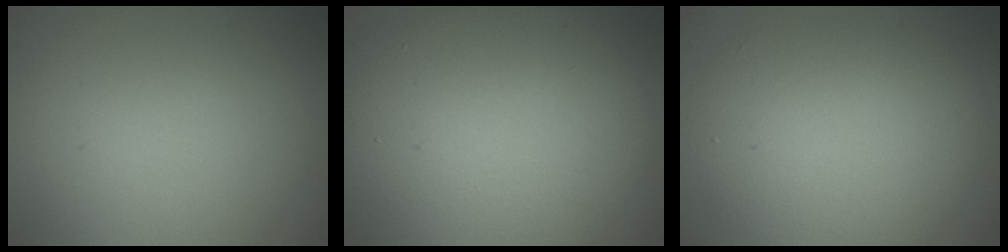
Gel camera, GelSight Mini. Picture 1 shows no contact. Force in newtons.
{"total": 12.0, "press": 12.0, "slide": 0.2}
{"total": 6.4, "press": 6.4, "slide": 0.4}